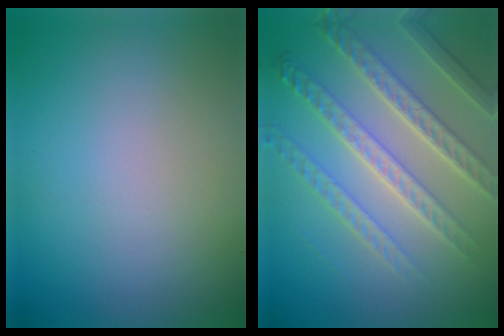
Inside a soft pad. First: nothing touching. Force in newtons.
{"total": 5.1, "press": 4.9, "slide": 1.7}